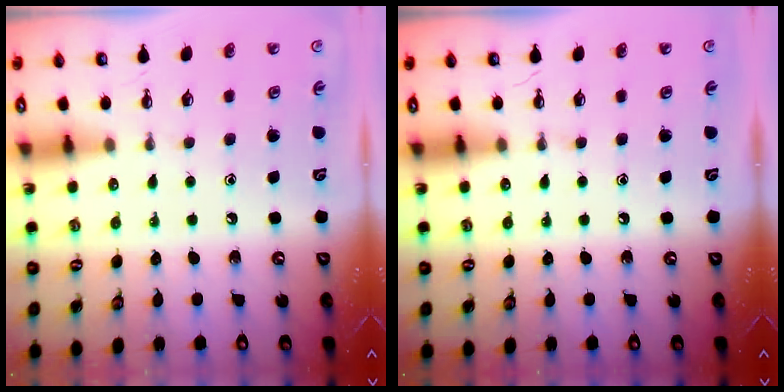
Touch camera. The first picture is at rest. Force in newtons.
{"total": 0.0}